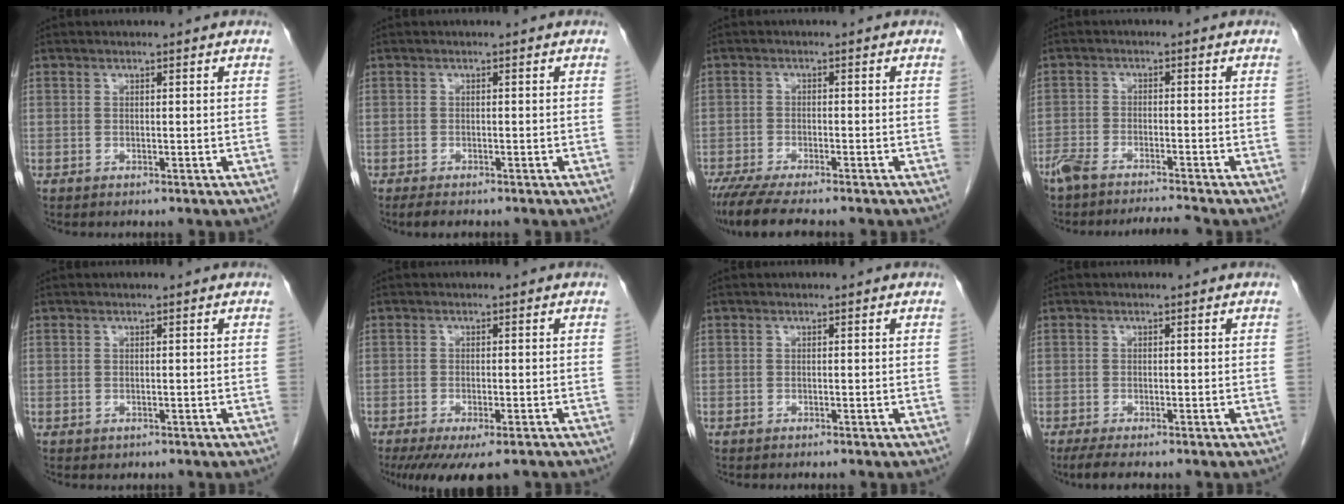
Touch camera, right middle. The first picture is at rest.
{"total": 2.6, "force": [-2.1, 0.7, 1.4], "torque": [-0.022, -0.008, -0.027]}
{"total": 9.0, "force": [-7.6, 1.0, 4.8], "torque": [-0.071, -0.020, -0.123]}
{"total": 6.0, "force": [-5.6, -0.1, 2.2], "torque": [-0.043, -0.006, -0.099]}
{"total": 0.0}
{"total": 10.3, "force": [-7.8, 2.6, 6.1], "torque": [-0.088, -0.018, -0.113]}
{"total": 0.0}
{"total": 3.4, "force": [-2.7, 0.2, 2.1], "torque": [-0.033, -0.009, -0.043]}